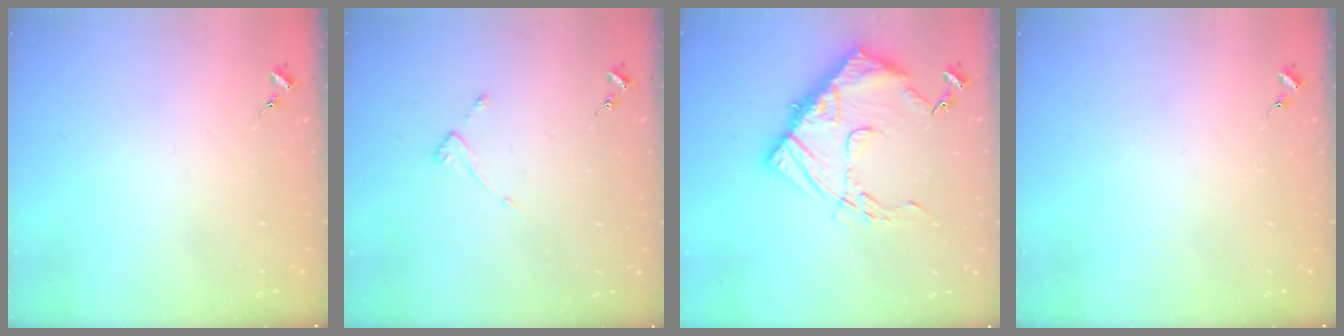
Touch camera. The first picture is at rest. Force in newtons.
{"total": 3.6, "press": 3.6, "slide": 0.3}
{"total": 15.2, "press": 15.1, "slide": 1.4}
{"total": 0.0}